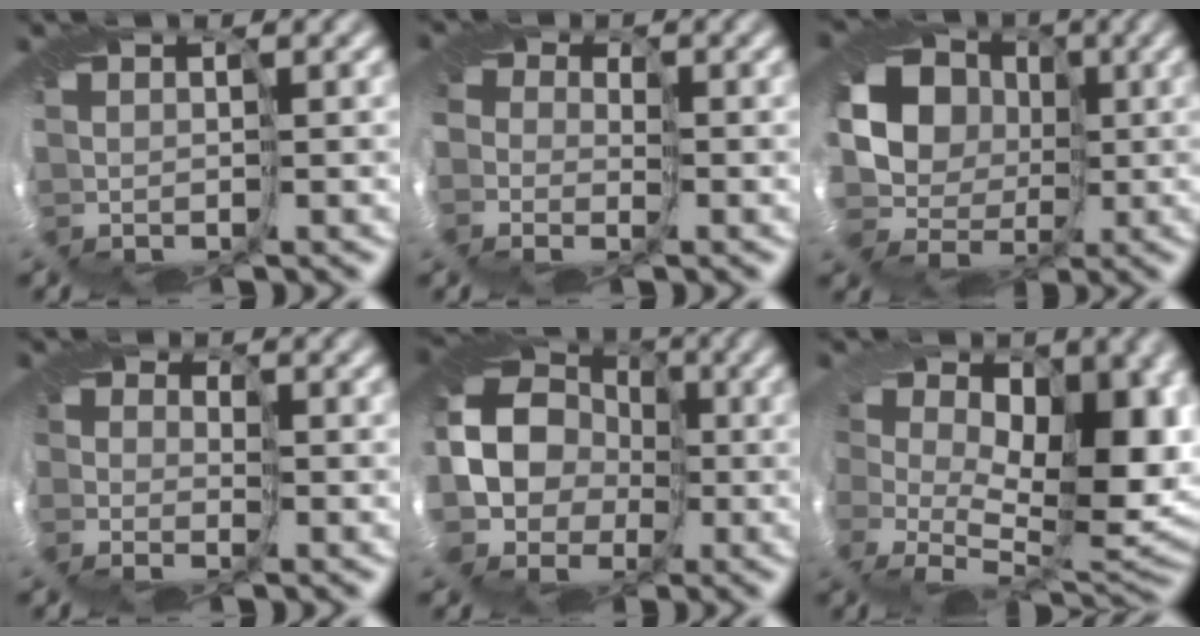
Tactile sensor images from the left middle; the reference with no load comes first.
{"total": 4.4, "force": [-0.8, 4.1, 1.5], "torque": [-0.018, -0.017, -0.035]}
{"total": 13.2, "force": [-1.0, 11.6, 6.3], "torque": [-0.119, 0.001, -0.054]}
{"total": 1.5, "force": [-1.1, 0.6, -0.8], "torque": [0.035, -0.020, -0.028]}
{"total": 13.7, "force": [-2.8, 12.6, 4.7], "torque": [-0.117, -0.010, -0.094]}
{"total": 10.1, "force": [0.3, 6.5, 7.7], "torque": [-0.092, -0.052, 0.012]}